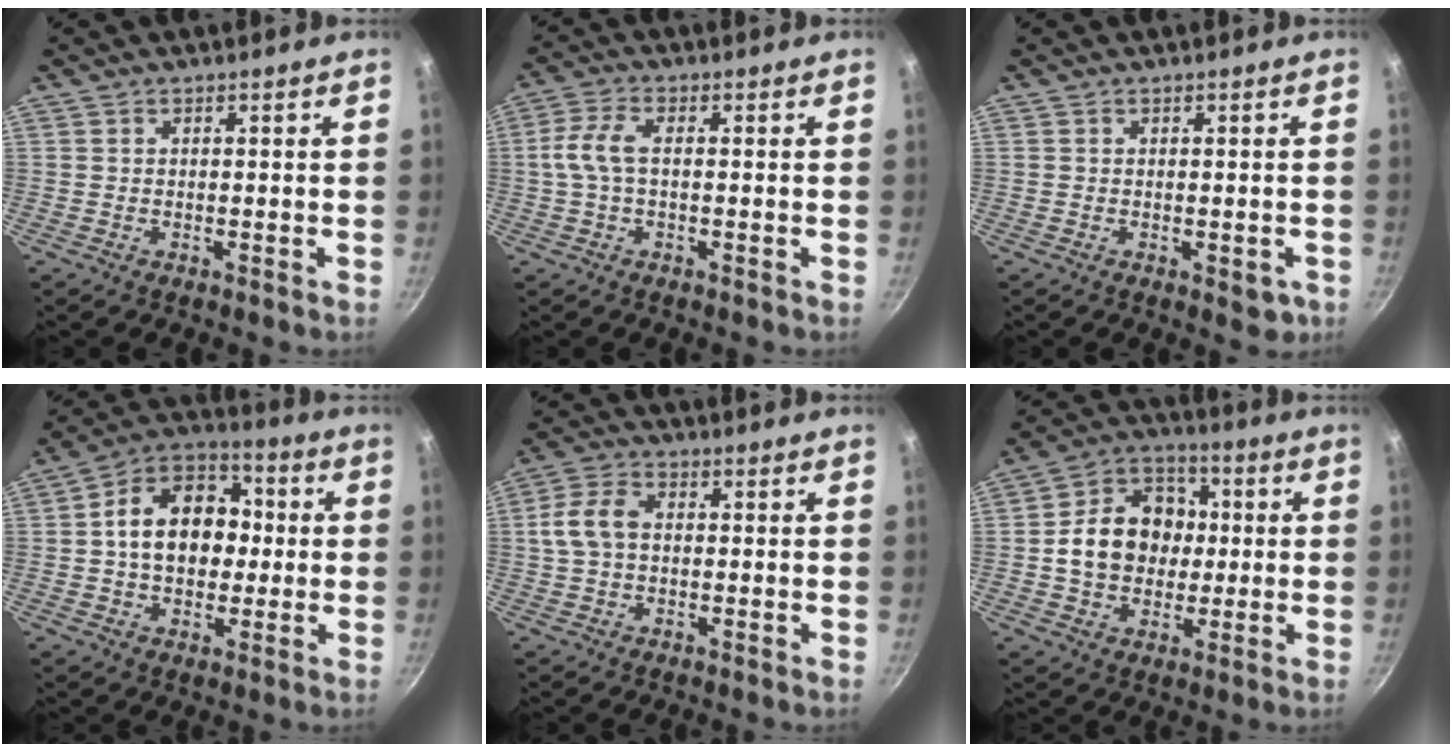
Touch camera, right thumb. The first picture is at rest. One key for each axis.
{"total": 5.7, "fx": 0.0, "fy": 2.8, "fz": 4.9, "tx": -0.115, "ty": 0.017, "tz": -0.007}
{"total": 3.1, "fx": -1.0, "fy": 1.6, "fz": 2.5, "tx": -0.022, "ty": -0.002, "tz": -0.010}
{"total": 15.8, "fx": 0.6, "fy": 11.5, "fz": 10.8, "tx": -0.137, "ty": 0.031, "tz": -0.008}
{"total": 7.2, "fx": 0.3, "fy": 5.0, "fz": 5.2, "tx": -0.098, "ty": 0.022, "tz": -0.002}
{"total": 14.5, "fx": 0.3, "fy": 11.7, "fz": 8.5, "tx": -0.108, "ty": 0.028, "tz": -0.005}